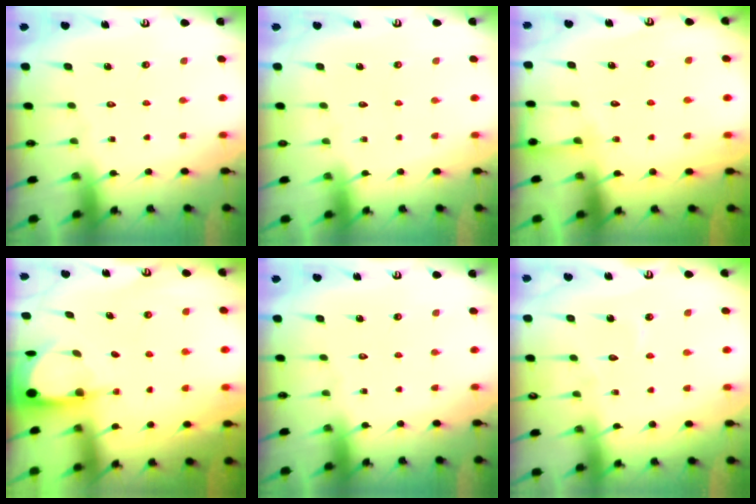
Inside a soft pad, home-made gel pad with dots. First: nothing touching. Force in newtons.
{"total": 0.0}
{"total": 5.2, "press": 5.2, "slide": 0.5}
{"total": 3.8, "press": 3.8, "slide": 0.1}
{"total": 0.0}
{"total": 2.9, "press": 2.9, "slide": 0.2}